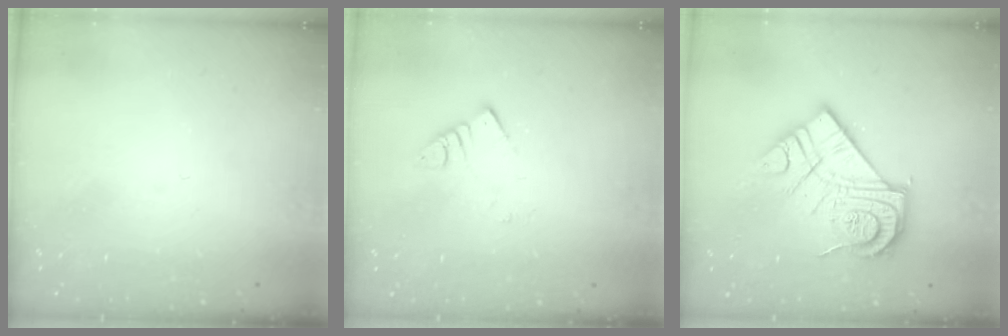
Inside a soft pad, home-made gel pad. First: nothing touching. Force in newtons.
{"total": 3.1, "press": 3.1, "slide": 0.5}
{"total": 18.1, "press": 18.0, "slide": 1.5}